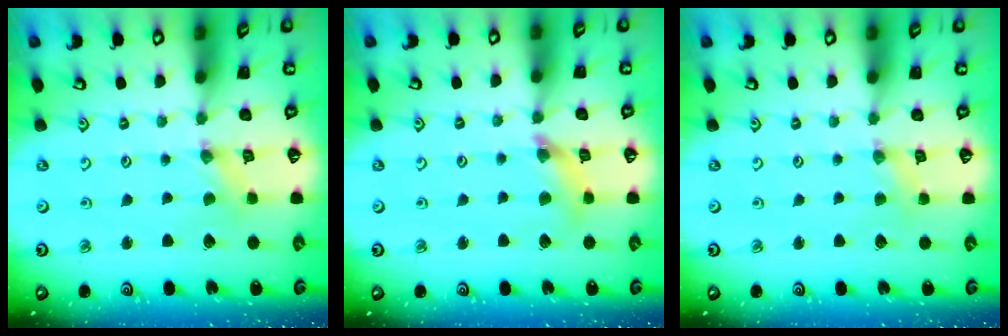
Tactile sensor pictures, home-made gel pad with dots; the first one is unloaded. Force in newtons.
{"total": 6.9, "press": 6.9, "slide": 0.7}
{"total": 2.0, "press": 1.9, "slide": 0.3}